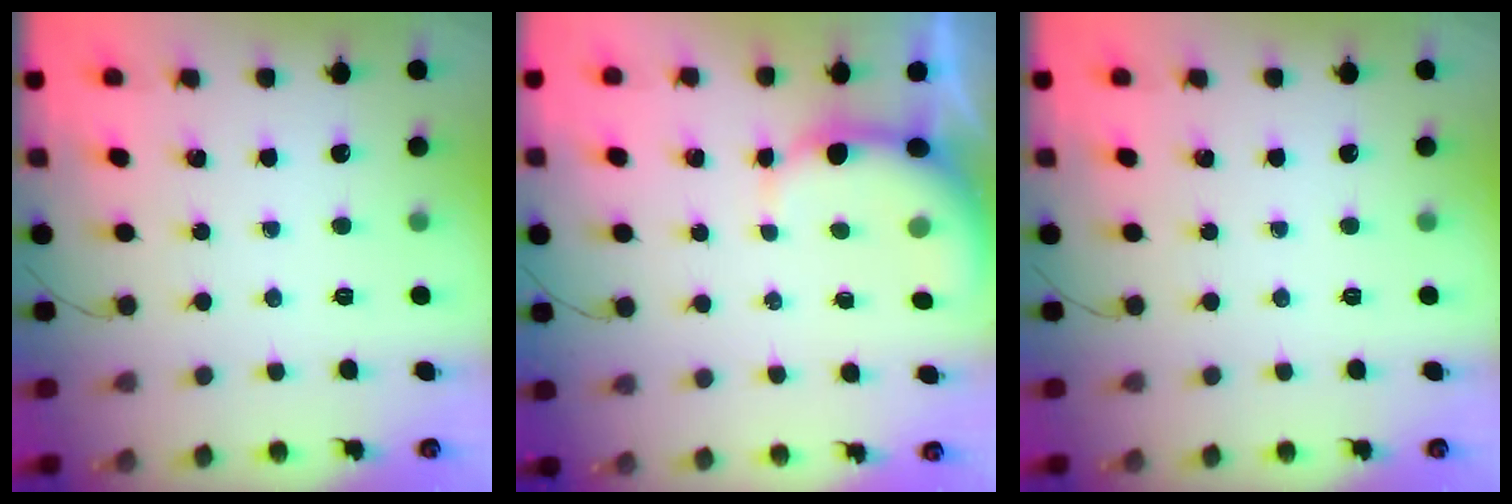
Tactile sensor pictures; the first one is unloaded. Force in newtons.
{"total": 4.1, "press": 4.0, "slide": 0.7}
{"total": 0.0}